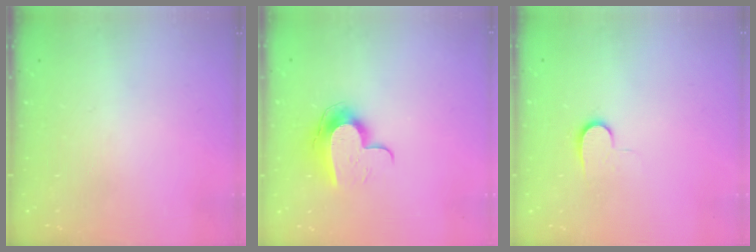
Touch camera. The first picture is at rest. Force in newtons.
{"total": 10.8, "press": 10.8, "slide": 0.9}
{"total": 6.4, "press": 6.3, "slide": 0.7}